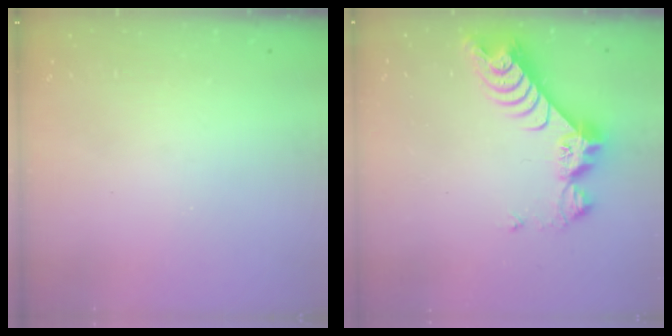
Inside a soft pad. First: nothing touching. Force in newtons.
{"total": 9.7, "press": 9.7, "slide": 0.8}